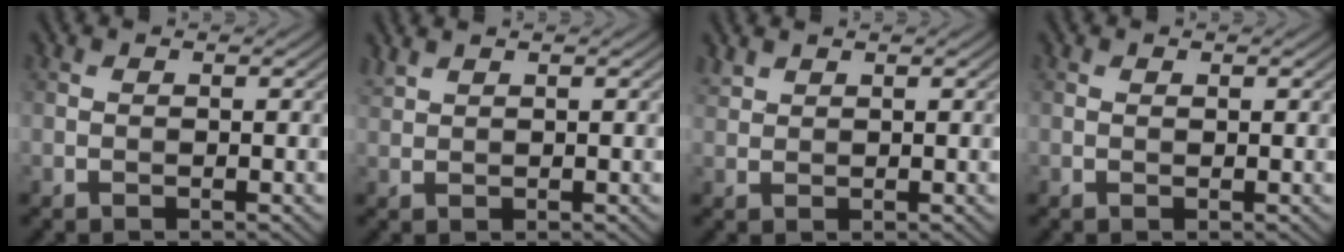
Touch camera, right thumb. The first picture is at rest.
{"total": 1.5, "force": [1.4, 0.2, 0.6], "torque": [-0.021, 0.005, 0.034]}
{"total": 1.4, "force": [1.3, 0.4, 0.4], "torque": [-0.015, 0.004, 0.033]}
{"total": 0.0}